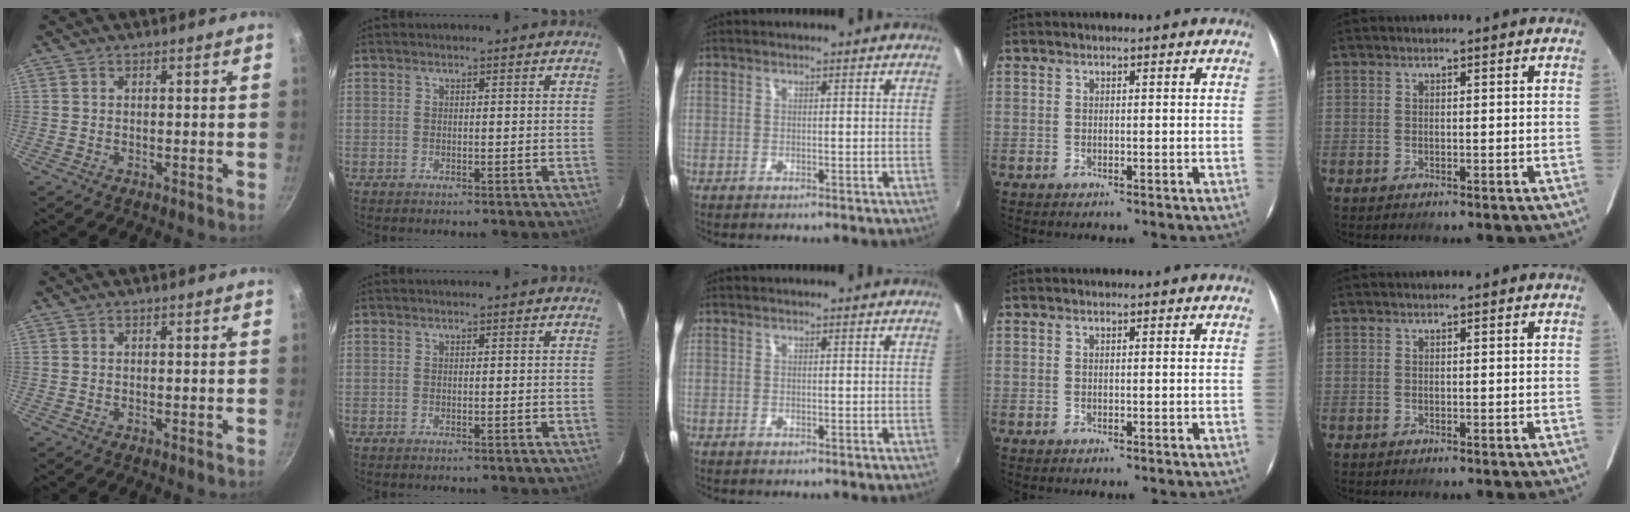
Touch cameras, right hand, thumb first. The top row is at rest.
{}